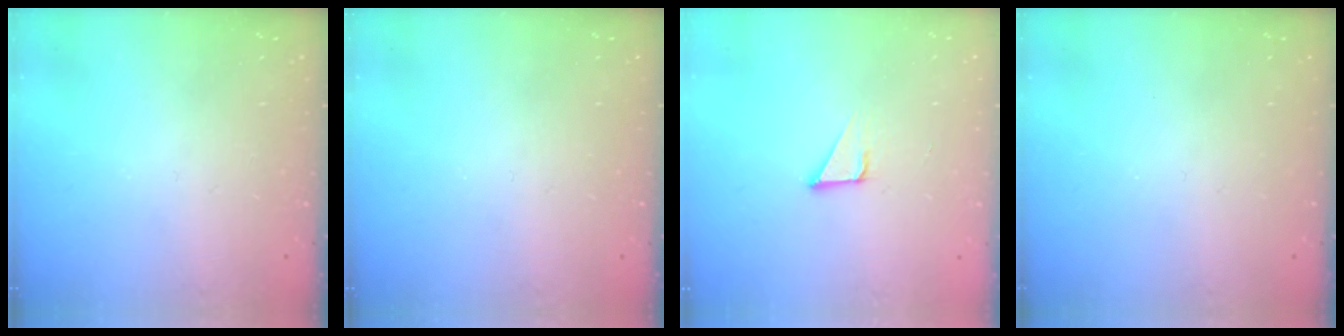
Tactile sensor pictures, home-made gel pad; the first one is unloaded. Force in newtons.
{"total": 0.0}
{"total": 2.1, "press": 2.1, "slide": 0.0}
{"total": 0.0}